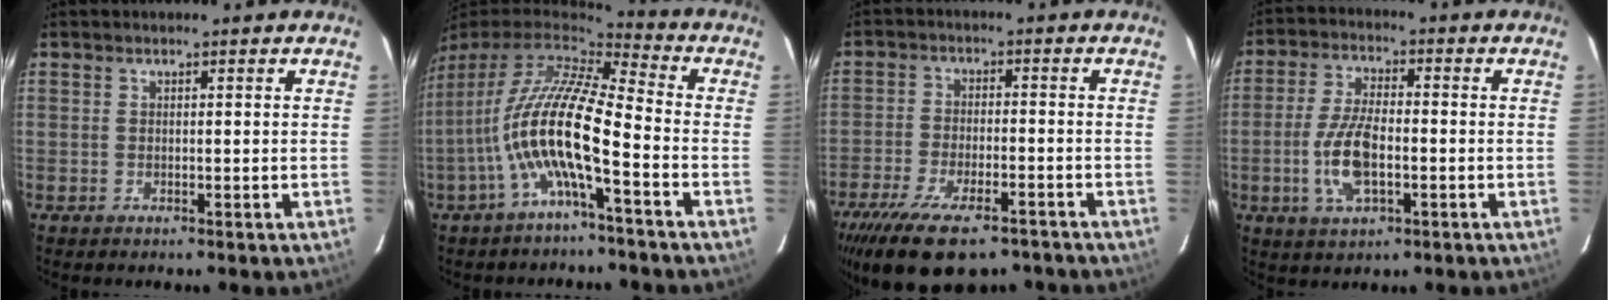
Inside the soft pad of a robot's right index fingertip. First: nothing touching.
{"total": 14.3, "force": [-4.4, 2.2, 13.4], "torque": [-0.245, -0.008, -0.088]}
{"total": 17.7, "force": [-12.8, 6.5, 10.4], "torque": [-0.215, -0.042, -0.203]}
{"total": 9.6, "force": [-2.4, 4.0, 8.4], "torque": [-0.175, 0.000, -0.044]}